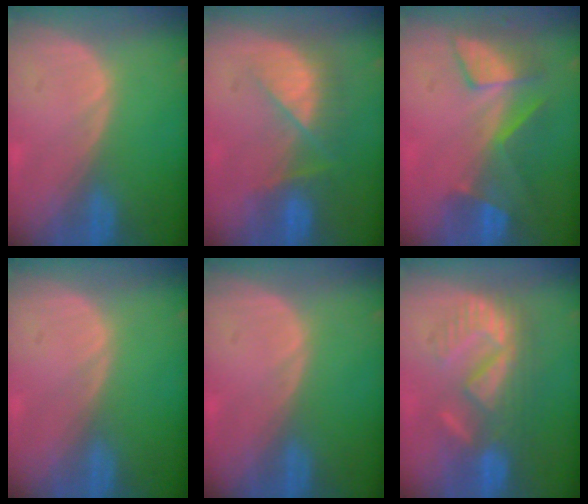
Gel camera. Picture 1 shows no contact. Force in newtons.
{"total": 7.8, "press": 7.2, "slide": 3.1}
{"total": 8.5, "press": 7.3, "slide": 4.3}
{"total": 0.0}
{"total": 0.0}
{"total": 8.8, "press": 8.7, "slide": 1.7}